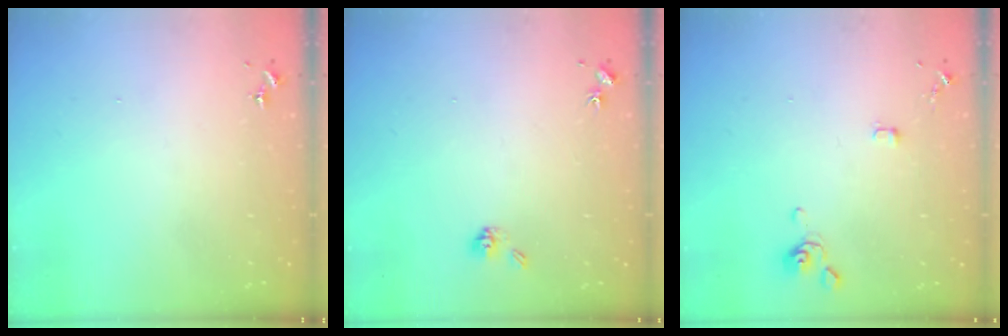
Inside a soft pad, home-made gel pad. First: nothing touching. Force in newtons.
{"total": 5.0, "press": 4.6, "slide": 1.7}
{"total": 4.0, "press": 4.0, "slide": 0.8}